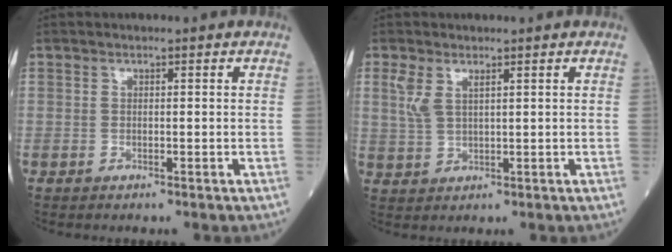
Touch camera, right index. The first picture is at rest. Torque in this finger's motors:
{"motor_torque": [0.01, 0.05, 0.07, 0.06]}